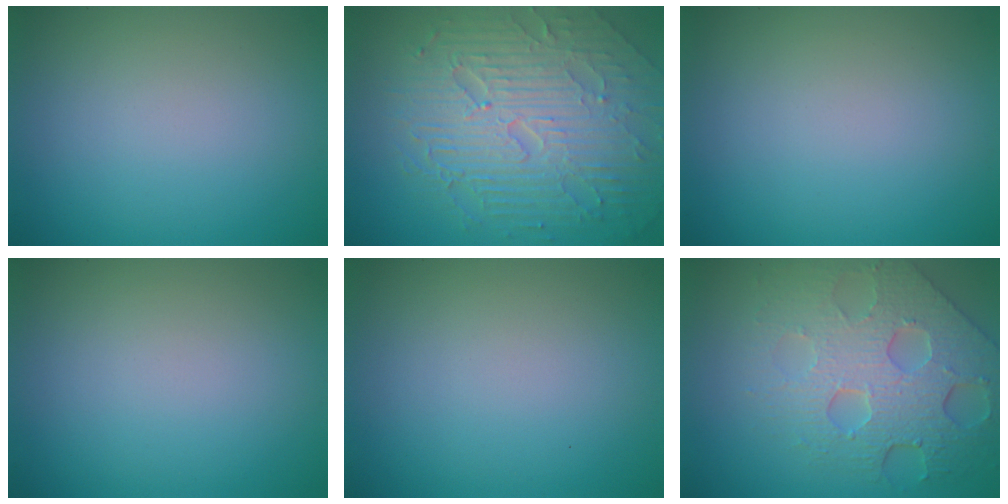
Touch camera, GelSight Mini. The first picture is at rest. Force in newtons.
{"total": 9.8, "press": 6.5, "slide": 7.3}
{"total": 0.0}
{"total": 0.0}
{"total": 0.0}
{"total": 8.2, "press": 5.7, "slide": 5.9}